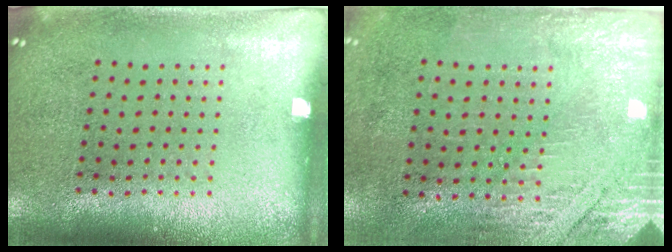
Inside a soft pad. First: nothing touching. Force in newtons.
{"total": 2.7, "press": 2.3, "slide": 1.4}